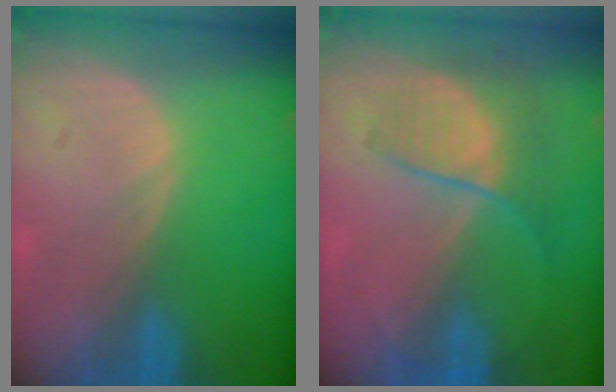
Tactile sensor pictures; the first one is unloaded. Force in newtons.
{"total": 6.7, "press": 6.0, "slide": 3.1}